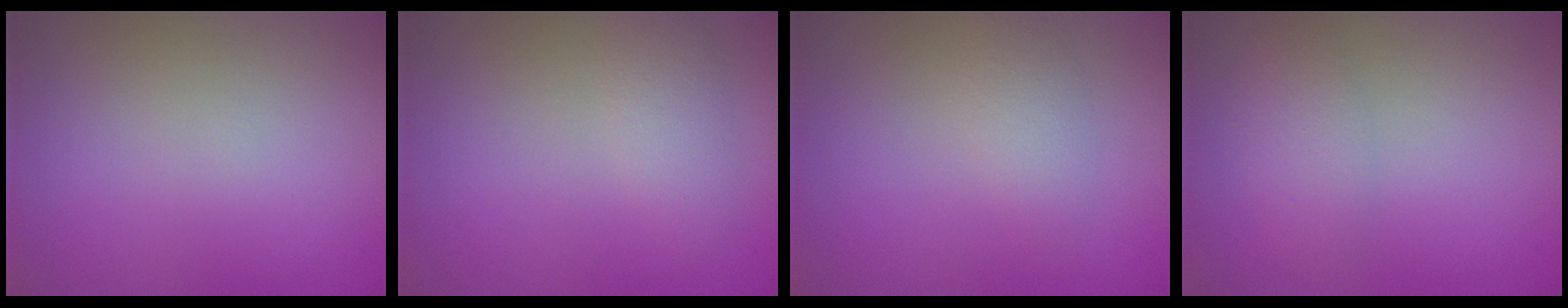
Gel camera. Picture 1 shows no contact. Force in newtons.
{"total": 1.9, "press": 1.9, "slide": 0.1}
{"total": 1.8, "press": 1.8, "slide": 0.1}
{"total": 2.2, "press": 2.2, "slide": 0.1}